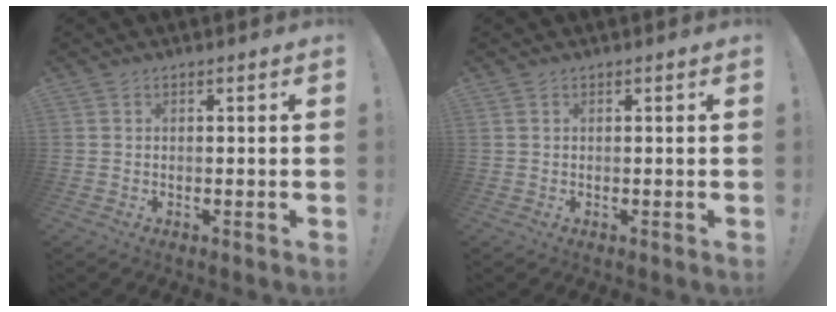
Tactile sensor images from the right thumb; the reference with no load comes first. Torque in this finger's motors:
{"motor_torque": [-0.01, 0.00, 0.01, -0.01, 0.00]}